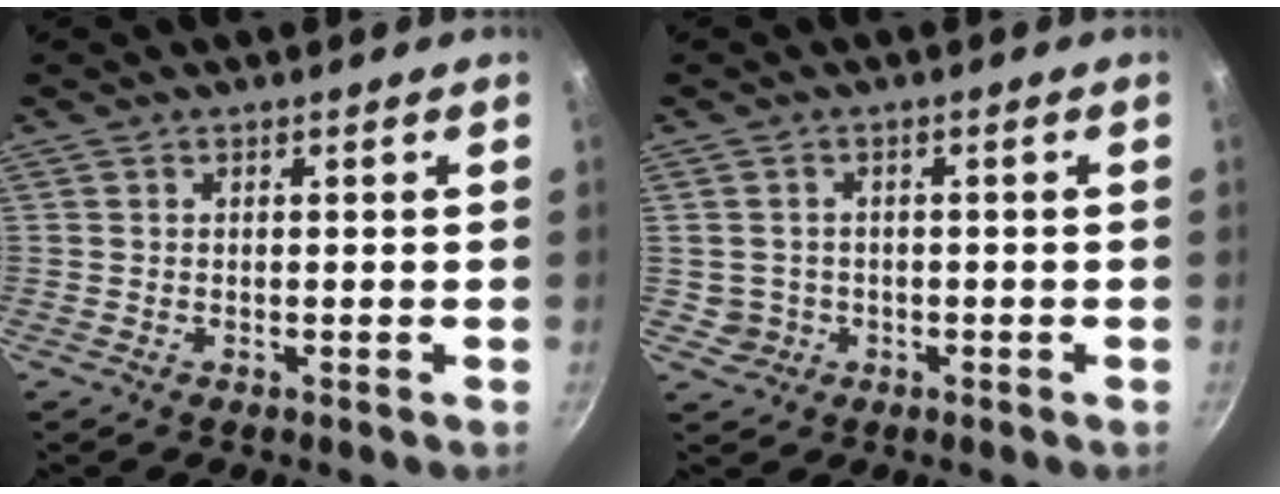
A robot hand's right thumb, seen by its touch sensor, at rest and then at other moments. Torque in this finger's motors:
{"motor_torque": [-0.93, 0.09, 0.16, -0.07, 0.02]}